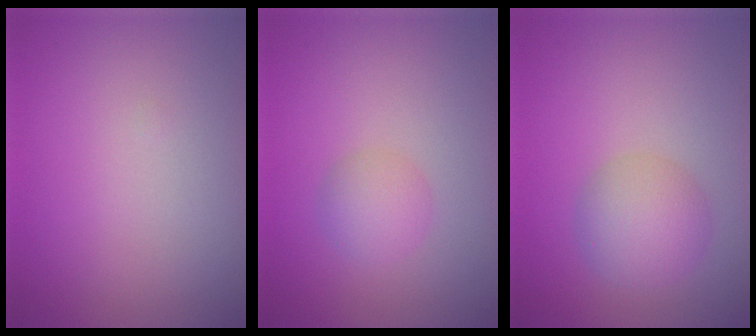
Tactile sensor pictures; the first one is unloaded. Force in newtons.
{"total": 2.1, "press": 2.1, "slide": 0.0}
{"total": 3.8, "press": 3.8, "slide": 0.1}